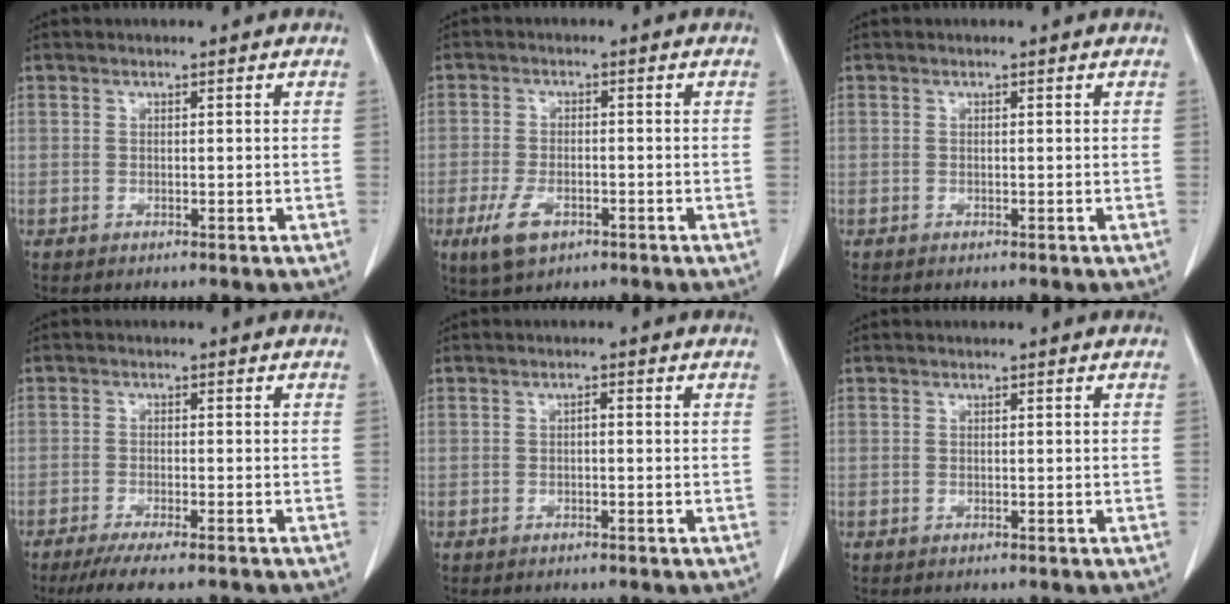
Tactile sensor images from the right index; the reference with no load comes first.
{"total": 5.4, "force": [-2.7, 2.6, 3.9], "torque": [-0.084, -0.006, -0.045]}
{"total": 0.0}
{"total": 8.1, "force": [-6.6, 0.8, 4.7], "torque": [-0.067, -0.016, -0.101]}
{"total": 0.7, "force": [-0.1, 0.3, 0.7], "torque": [-0.012, 0.003, -0.002]}
{"total": 0.0}